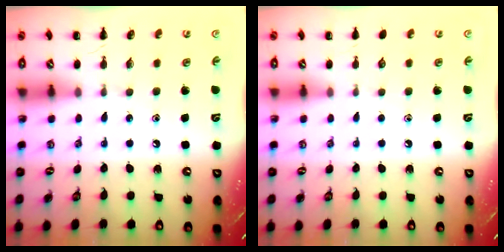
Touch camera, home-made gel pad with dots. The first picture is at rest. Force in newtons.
{"total": 0.0}